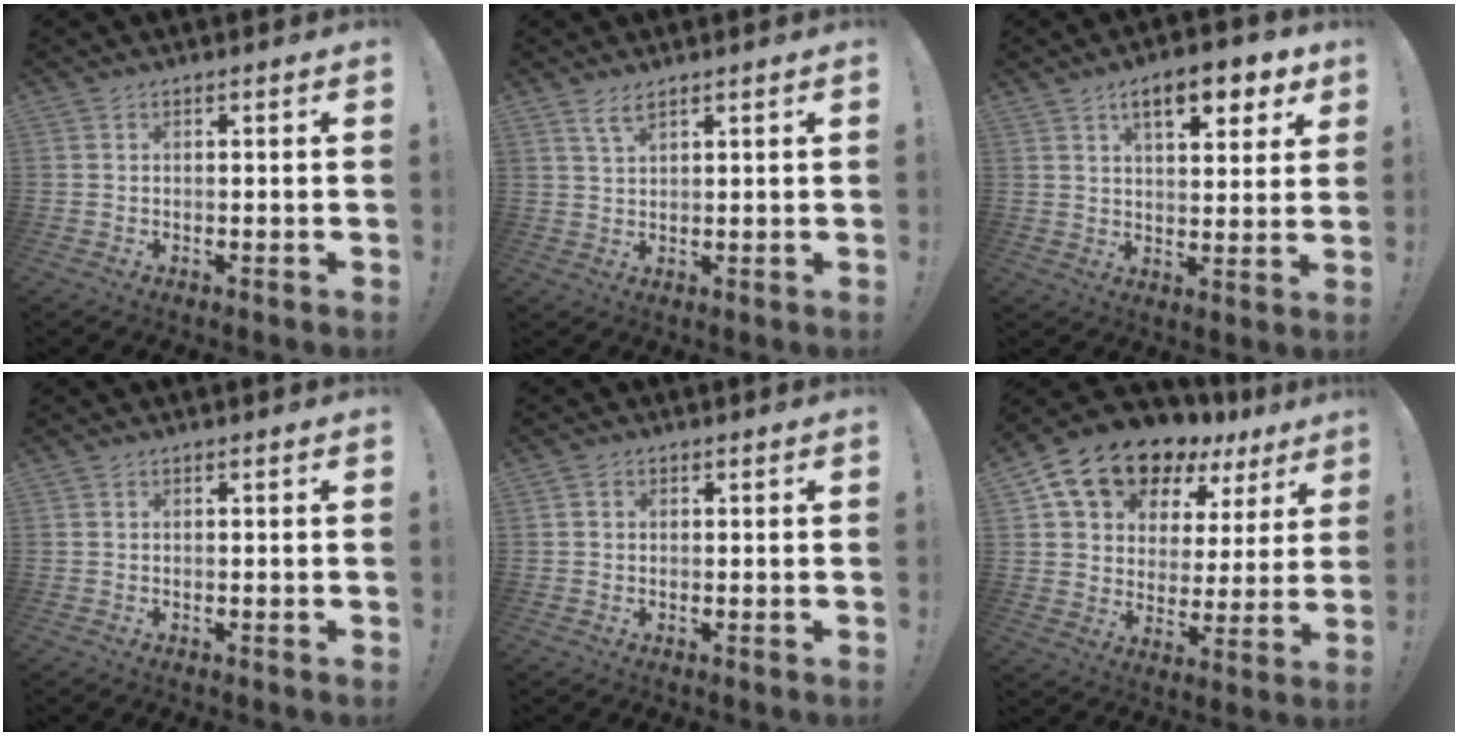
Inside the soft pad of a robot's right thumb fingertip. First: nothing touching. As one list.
[{"total": 3.6, "force": [2.5, 0.9, 2.4], "torque": [-0.037, -0.011, 0.043]}, {"total": 11.1, "force": [6.2, 4.2, 8.2], "torque": [-0.119, -0.022, 0.101]}, {"total": 0.0}, {"total": 1.1, "force": [0.1, 1.0, 0.4], "torque": [-0.001, 0.001, 0.001]}, {"total": 14.7, "force": [11.0, 7.7, 6.1], "torque": [-0.111, -0.079, 0.198]}]